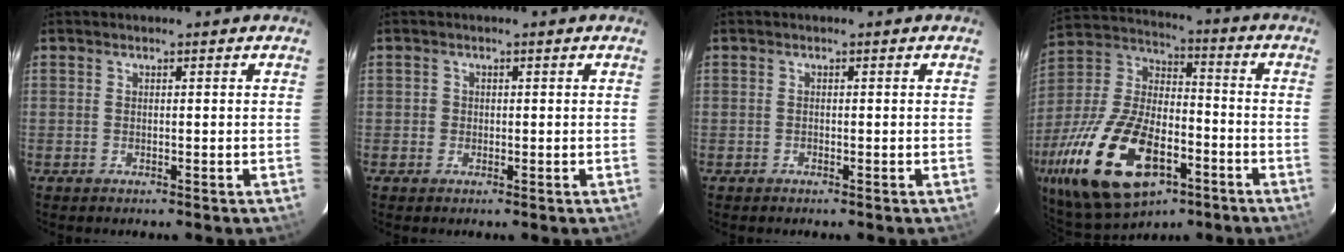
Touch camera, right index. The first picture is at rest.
{"total": 1.3, "force": [-0.2, 1.3, 0.1], "torque": [0.000, 0.001, -0.003]}
{"total": 0.0}
{"total": 25.8, "force": [-12.0, 12.9, 18.9], "torque": [-0.401, -0.025, -0.197]}